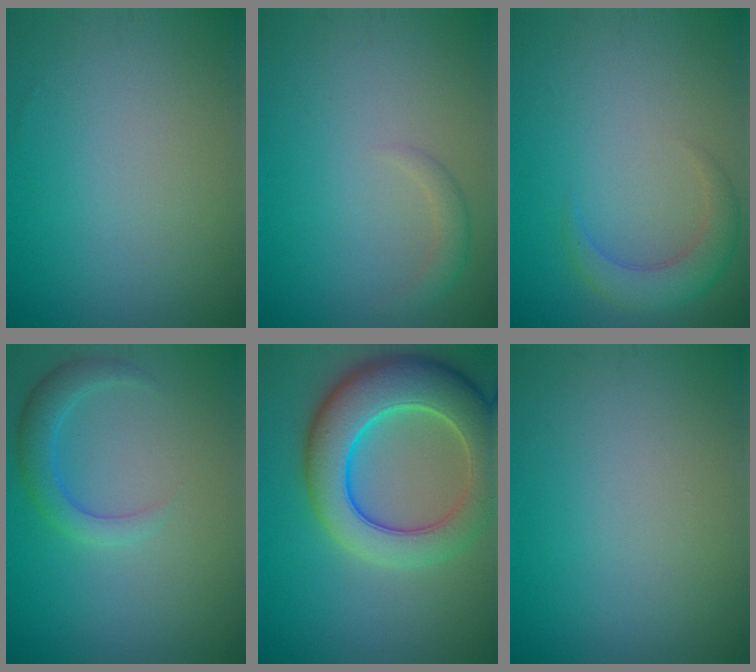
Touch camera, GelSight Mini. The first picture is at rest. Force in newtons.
{"total": 1.4, "press": 1.4, "slide": 0.1}
{"total": 3.0, "press": 3.0, "slide": 0.3}
{"total": 2.9, "press": 2.9, "slide": 0.1}
{"total": 10.2, "press": 10.2, "slide": 0.6}
{"total": 0.0}